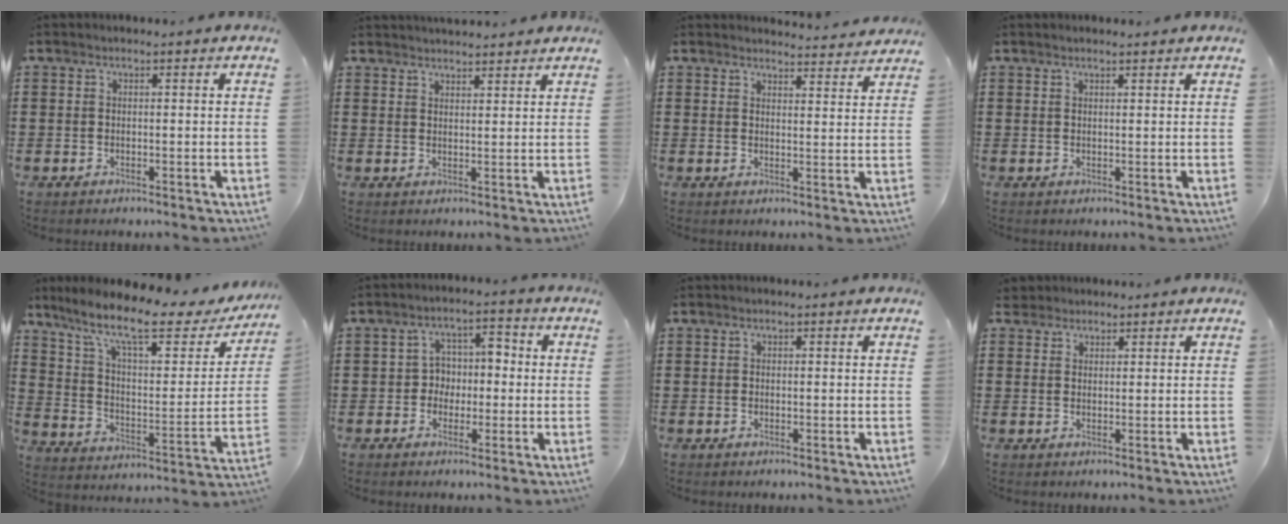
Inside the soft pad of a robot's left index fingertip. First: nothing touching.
{"total": 2.5, "force": [2.5, 0.0, -0.1], "torque": [-0.005, -0.004, 0.049]}
{"total": 3.3, "force": [3.3, 0.0, 0.3], "torque": [-0.008, -0.020, 0.059]}
{"total": 1.0, "force": [0.9, 0.0, 0.4], "torque": [-0.009, 0.000, 0.017]}
{"total": 11.8, "force": [8.4, 2.3, 7.9], "torque": [-0.175, -0.042, 0.137]}
{"total": 4.2, "force": [-0.8, 3.7, 1.9], "torque": [-0.052, 0.014, -0.023]}
{"total": 0.0}
{"total": 2.0, "force": [1.8, 1.0, 0.1], "torque": [-0.009, 0.006, 0.035]}